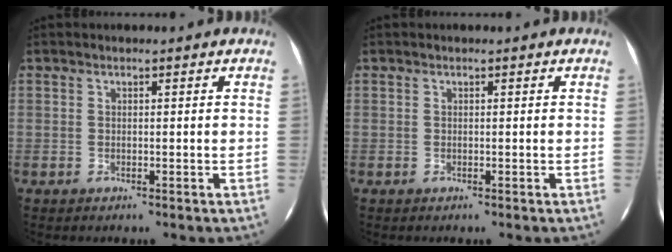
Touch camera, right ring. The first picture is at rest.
{"total": 0.0}